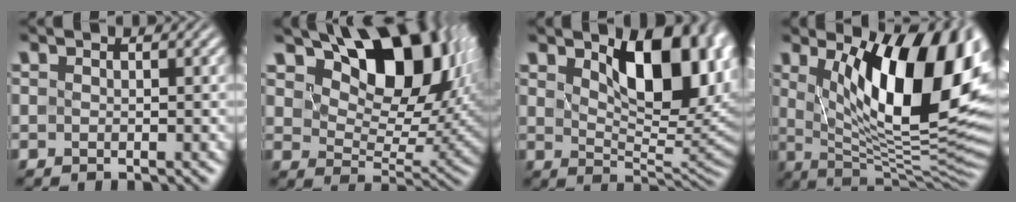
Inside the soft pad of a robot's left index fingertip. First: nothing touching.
{"total": 13.5, "force": [6.9, 7.2, 9.2], "torque": [-0.140, 0.002, 0.110]}
{"total": 10.6, "force": [3.5, 5.2, 8.5], "torque": [-0.120, -0.001, 0.055]}
{"total": 14.5, "force": [3.8, 5.7, 12.8], "torque": [-0.165, -0.019, 0.058]}